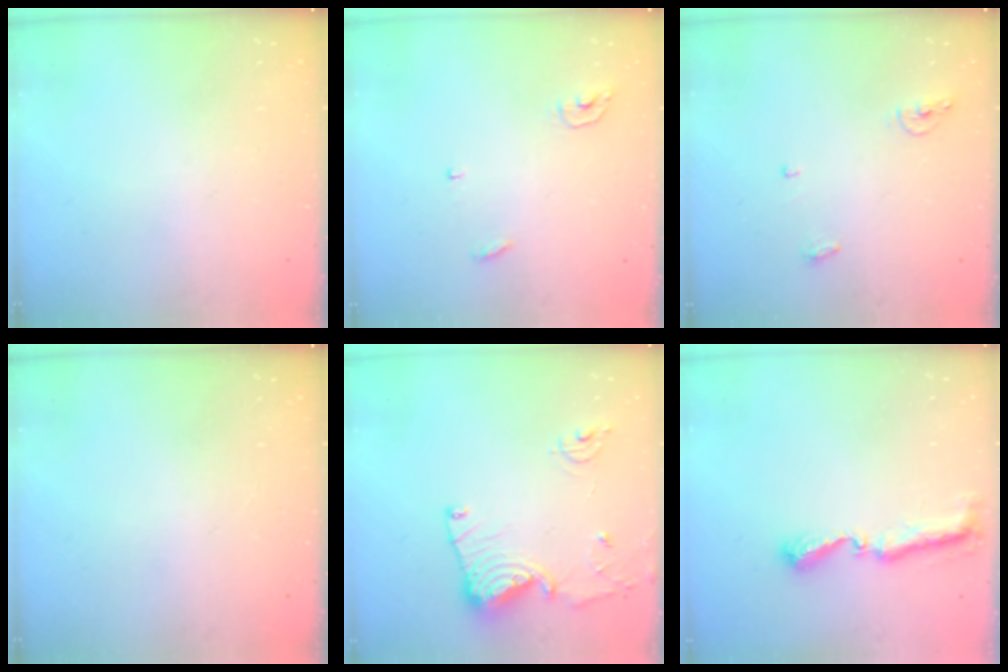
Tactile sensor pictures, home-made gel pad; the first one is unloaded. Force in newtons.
{"total": 3.8, "press": 3.8, "slide": 0.5}
{"total": 4.8, "press": 4.7, "slide": 0.8}
{"total": 0.0}
{"total": 13.4, "press": 13.4, "slide": 1.5}
{"total": 8.1, "press": 8.1, "slide": 0.5}